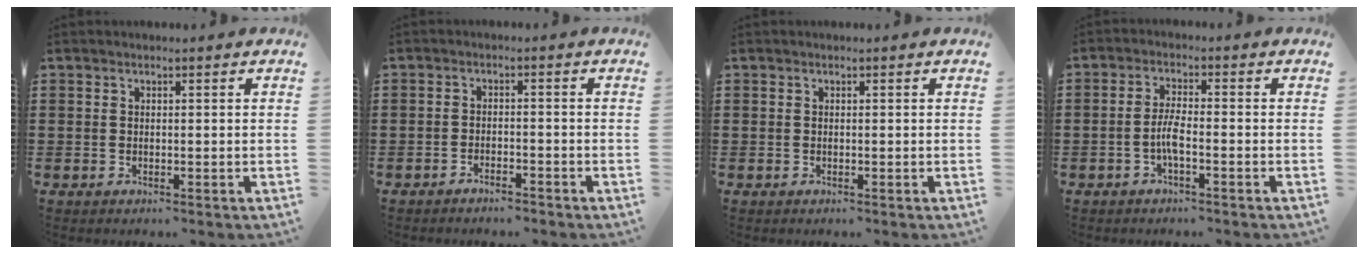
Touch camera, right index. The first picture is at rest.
{"total": 1.8, "force": [-1.8, 0.2, 0.1], "torque": [-0.008, 0.004, -0.038]}
{"total": 0.0}
{"total": 3.7, "force": [-1.5, 0.7, 3.4], "torque": [-0.081, -0.005, -0.034]}